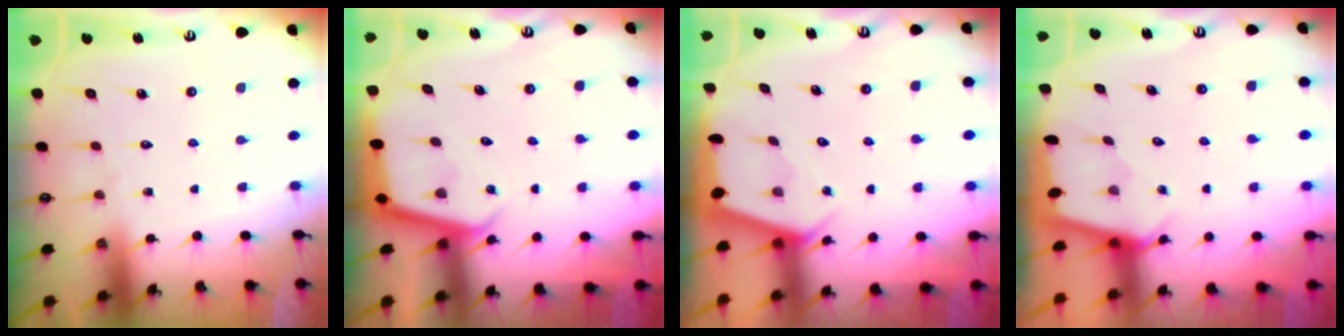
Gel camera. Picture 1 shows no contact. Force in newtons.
{"total": 3.5, "press": 3.5, "slide": 0.2}
{"total": 2.5, "press": 2.5, "slide": 0.3}
{"total": 2.2, "press": 2.2, "slide": 0.3}